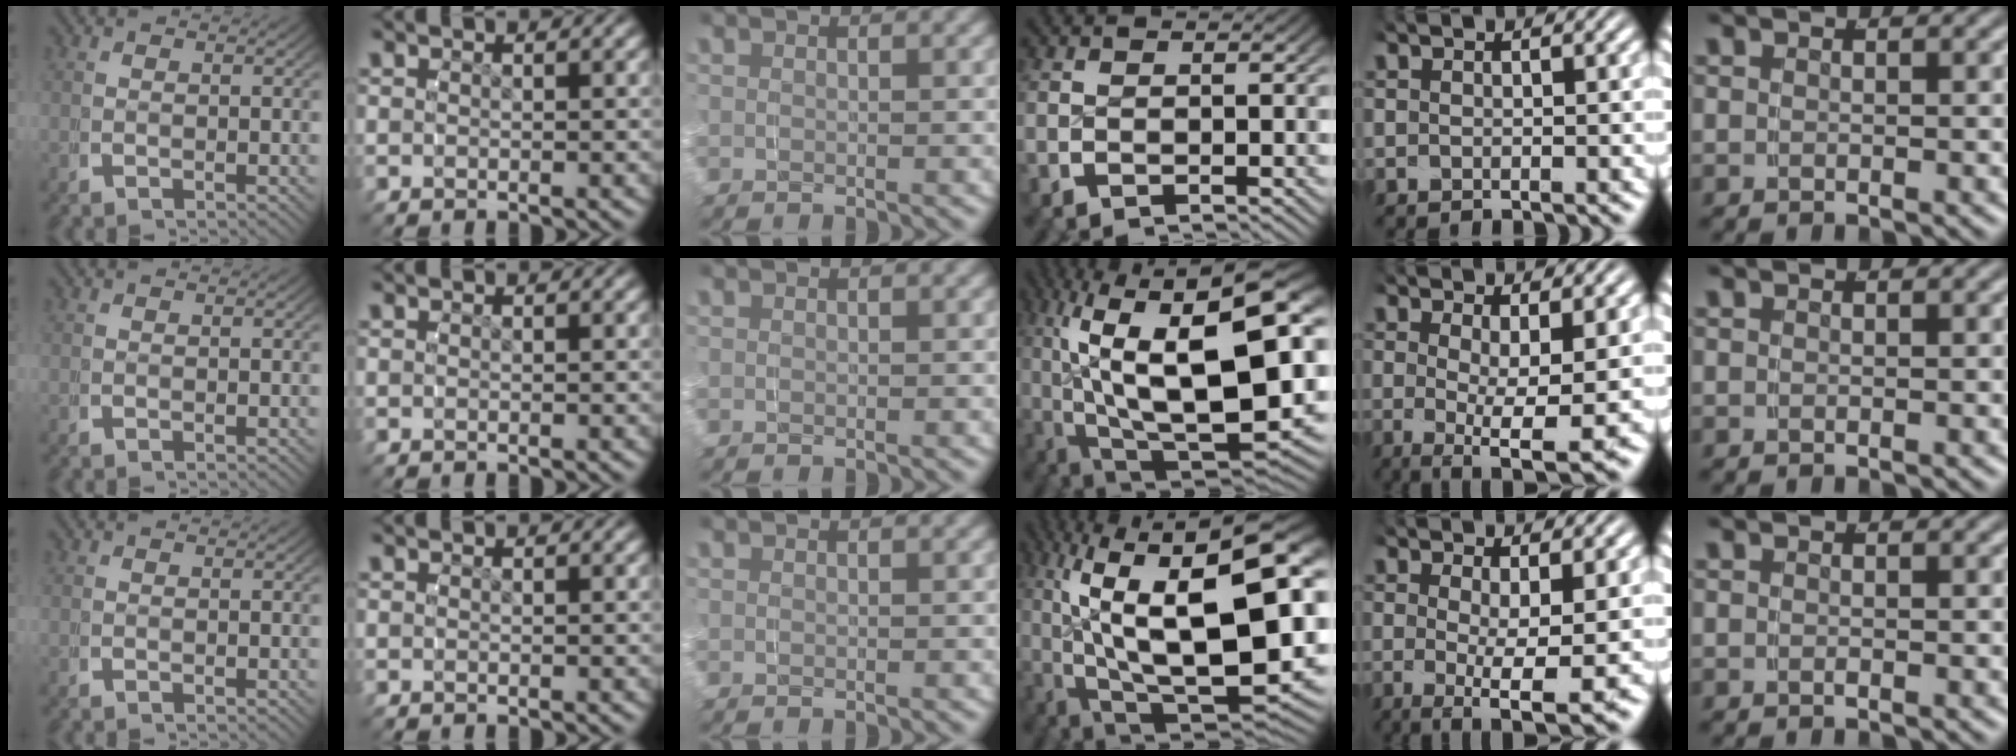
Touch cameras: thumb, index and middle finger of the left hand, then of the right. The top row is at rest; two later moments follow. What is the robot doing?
{"motion": "grasp_and_lifting", "object": "water bottle"}